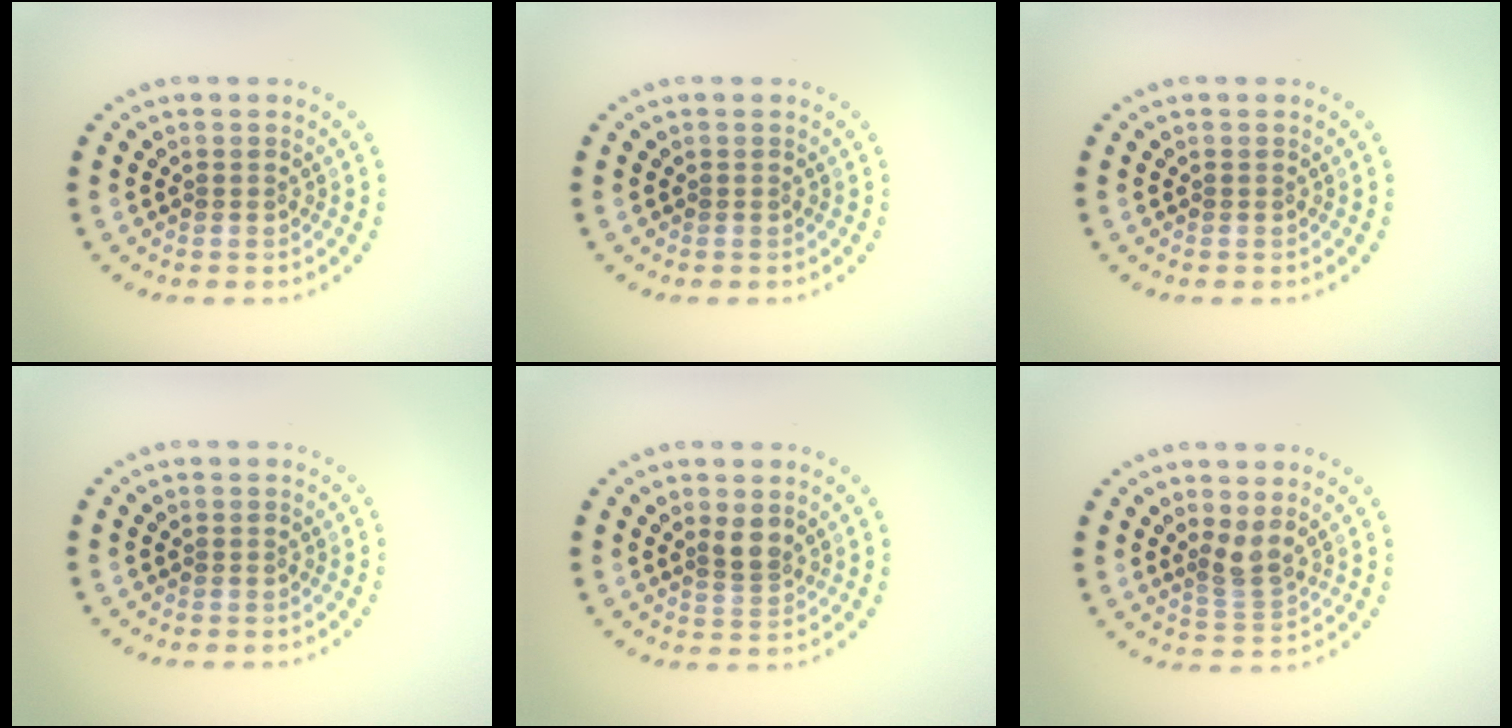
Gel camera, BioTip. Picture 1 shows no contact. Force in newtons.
{"total": 0.0}
{"total": 0.0}
{"total": 0.0}
{"total": 2.1, "press": 1.7, "slide": 1.1}
{"total": 2.4, "press": 1.7, "slide": 1.7}